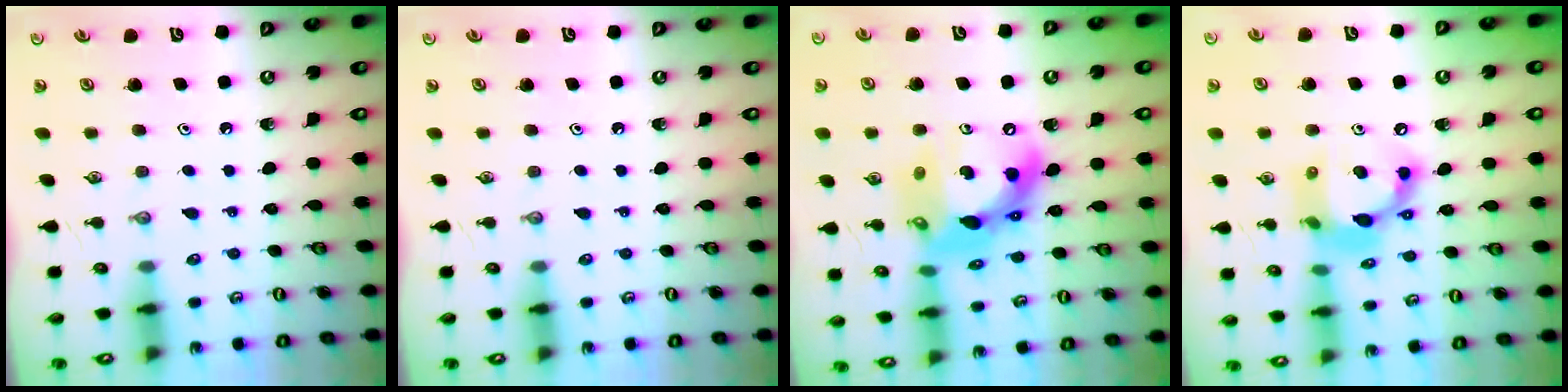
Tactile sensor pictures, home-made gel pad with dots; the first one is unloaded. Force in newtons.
{"total": 0.0}
{"total": 17.1, "press": 17.0, "slide": 2.1}
{"total": 13.7, "press": 13.7, "slide": 1.0}